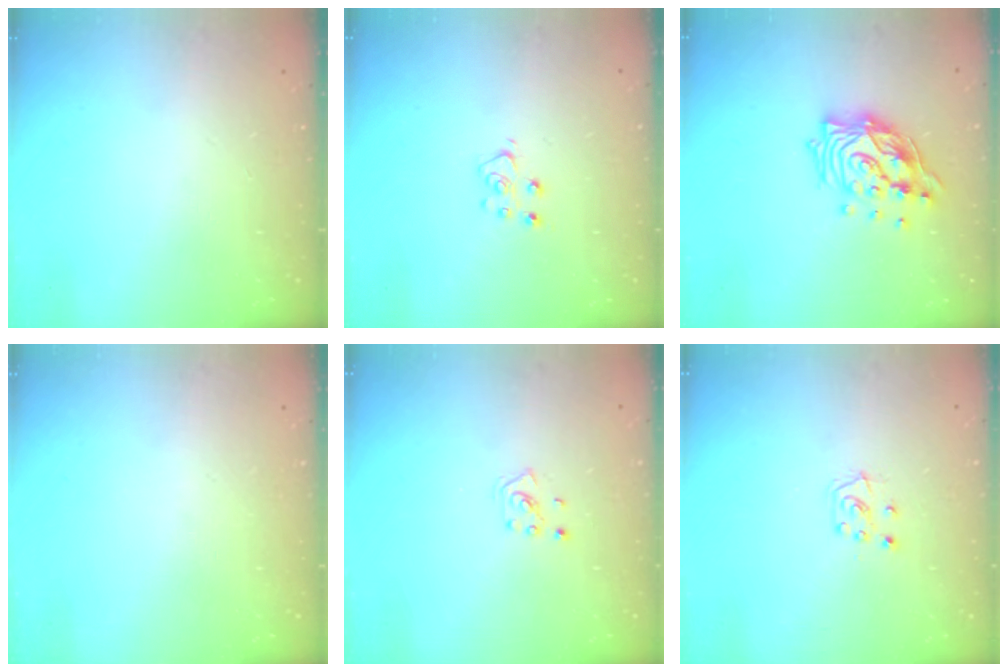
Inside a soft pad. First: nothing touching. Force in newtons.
{"total": 5.7, "press": 5.7, "slide": 0.5}
{"total": 15.2, "press": 15.2, "slide": 1.1}
{"total": 0.0}
{"total": 2.1, "press": 2.0, "slide": 0.3}
{"total": 5.4, "press": 5.4, "slide": 0.6}